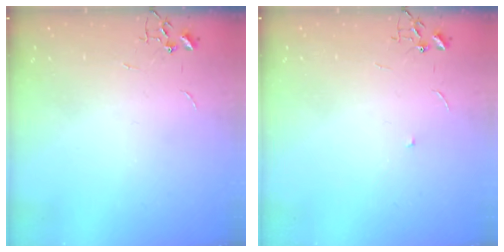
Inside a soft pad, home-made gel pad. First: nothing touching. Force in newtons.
{"total": 4.0, "press": 3.8, "slide": 1.2}